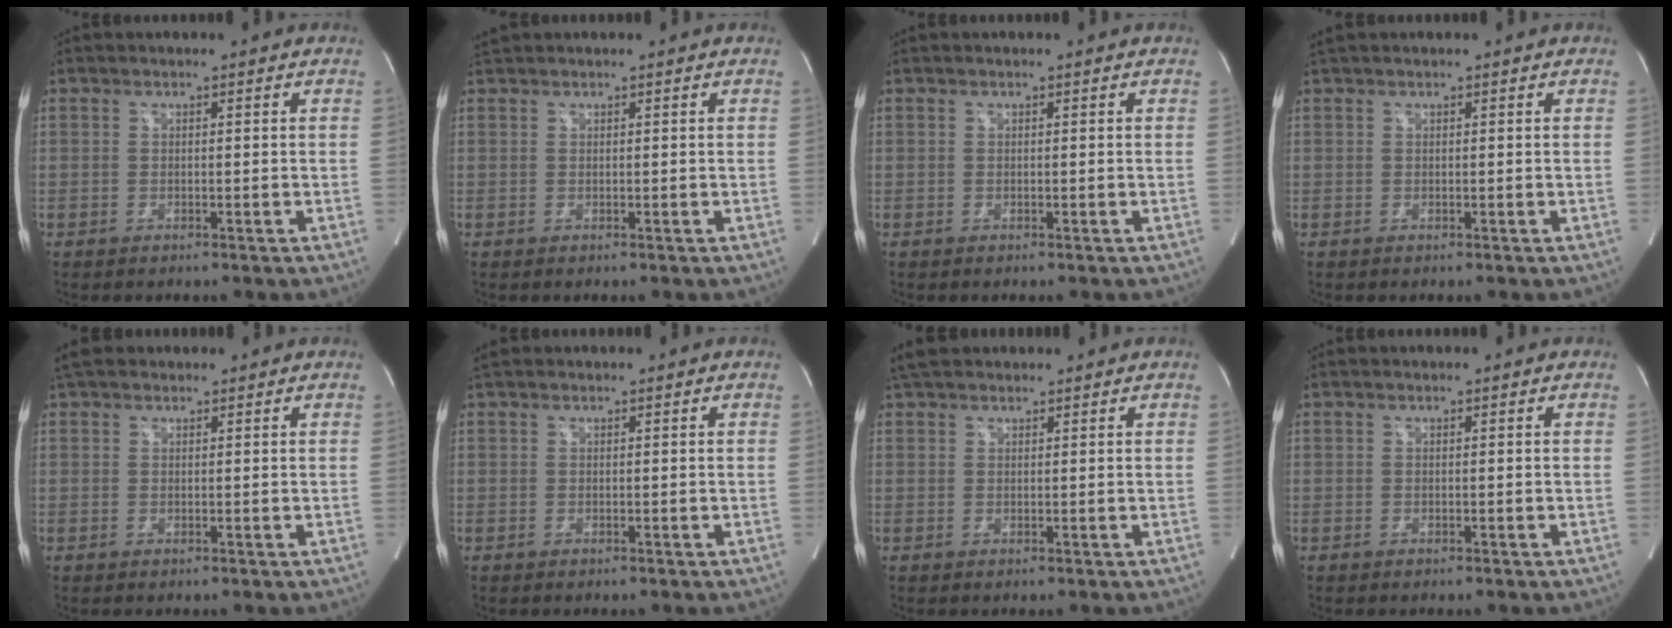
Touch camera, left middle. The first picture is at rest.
{"total": 1.1, "force": [1.1, -0.2, 0.2], "torque": [-0.012, 0.018, 0.029]}
{"total": 0.0}
{"total": 1.3, "force": [1.2, -0.1, 0.5], "torque": [-0.016, 0.025, 0.028]}
{"total": 3.1, "force": [2.6, 1.4, 0.9], "torque": [-0.019, 0.027, 0.043]}
{"total": 0.8, "force": [0.8, 0.3, 0.1], "torque": [-0.013, 0.018, 0.018]}
{"total": 4.2, "force": [3.6, 1.5, 1.4], "torque": [-0.026, 0.029, 0.064]}
{"total": 0.0}